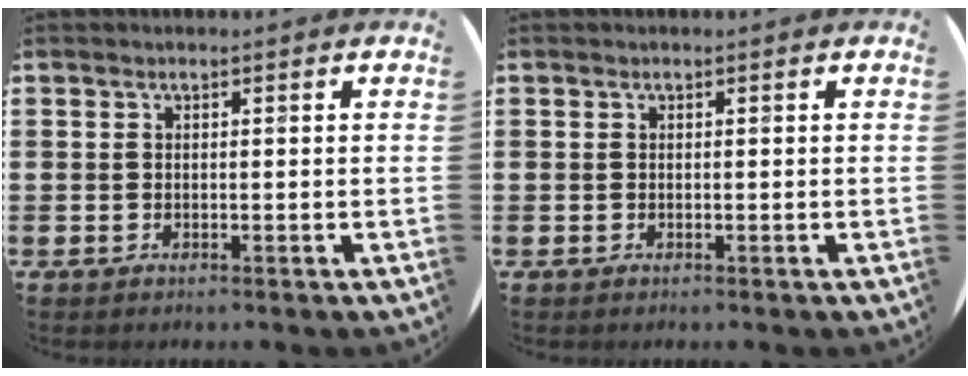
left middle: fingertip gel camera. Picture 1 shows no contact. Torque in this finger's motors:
{"motor_torque": [0.05, -0.01, 0.00, 0.01]}